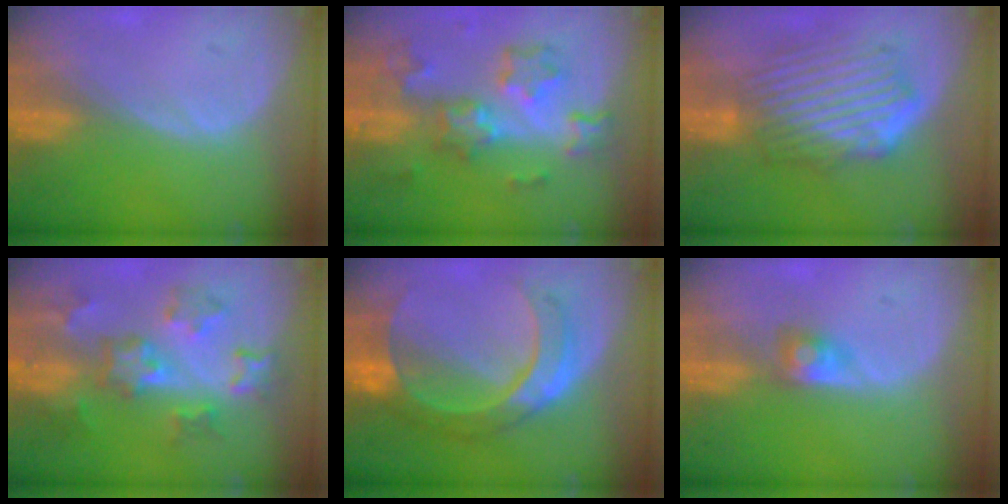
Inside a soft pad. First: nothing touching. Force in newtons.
{"total": 8.8, "press": 7.8, "slide": 4.1}
{"total": 9.6, "press": 8.5, "slide": 4.5}
{"total": 8.3, "press": 7.7, "slide": 3.1}
{"total": 8.5, "press": 8.5, "slide": 0.5}
{"total": 2.7, "press": 2.5, "slide": 1.0}